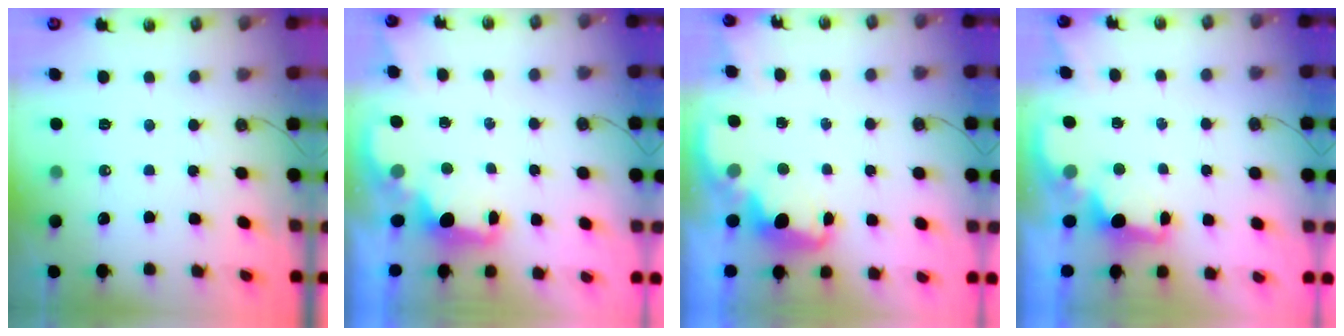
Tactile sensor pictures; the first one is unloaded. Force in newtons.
{"total": 2.2, "press": 2.0, "slide": 0.8}
{"total": 2.1, "press": 2.1, "slide": 0.6}
{"total": 2.0, "press": 1.9, "slide": 0.8}